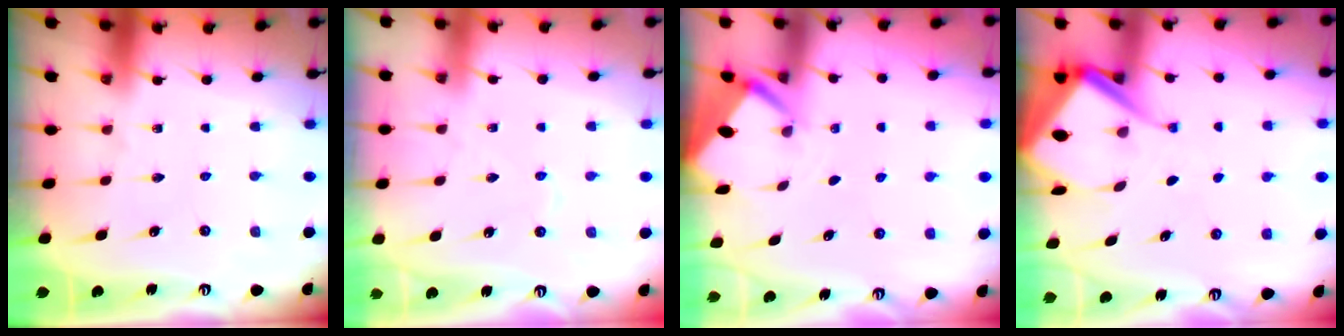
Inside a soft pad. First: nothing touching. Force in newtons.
{"total": 2.6, "press": 2.5, "slide": 0.5}
{"total": 1.9, "press": 1.9, "slide": 0.1}
{"total": 8.5, "press": 8.5, "slide": 0.8}